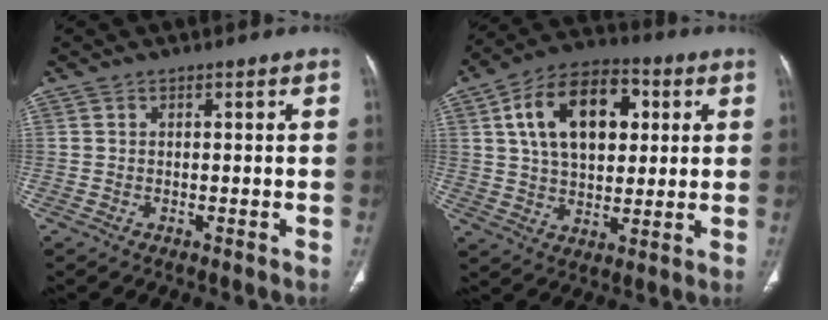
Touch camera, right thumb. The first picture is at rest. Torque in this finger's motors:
{"motor_torque": [-0.05, 1.43, 0.41, 0.11, 0.16]}